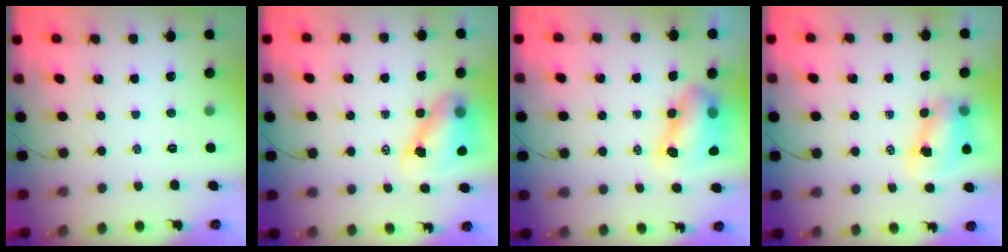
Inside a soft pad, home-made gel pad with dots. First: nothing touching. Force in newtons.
{"total": 8.4, "press": 8.2, "slide": 1.9}
{"total": 8.5, "press": 8.2, "slide": 2.1}
{"total": 8.0, "press": 7.9, "slide": 1.1}